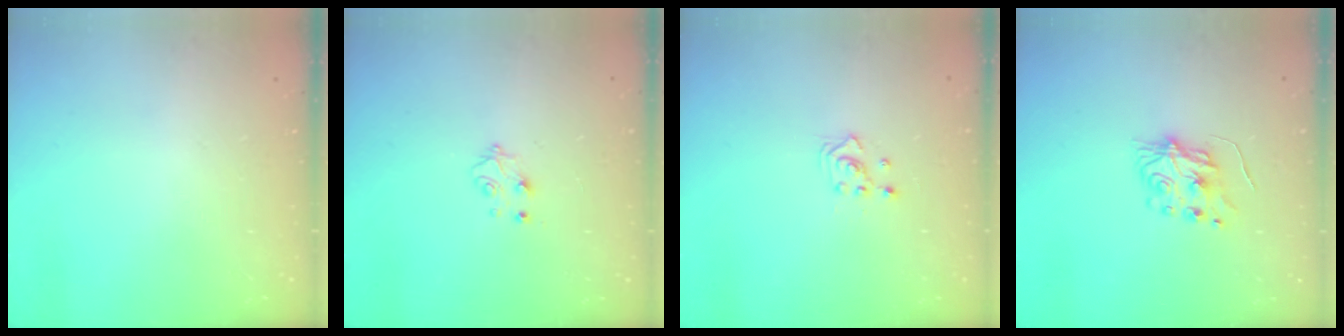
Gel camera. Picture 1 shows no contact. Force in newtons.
{"total": 4.4, "press": 4.4, "slide": 0.5}
{"total": 2.3, "press": 2.3, "slide": 0.3}
{"total": 6.4, "press": 6.4, "slide": 0.5}